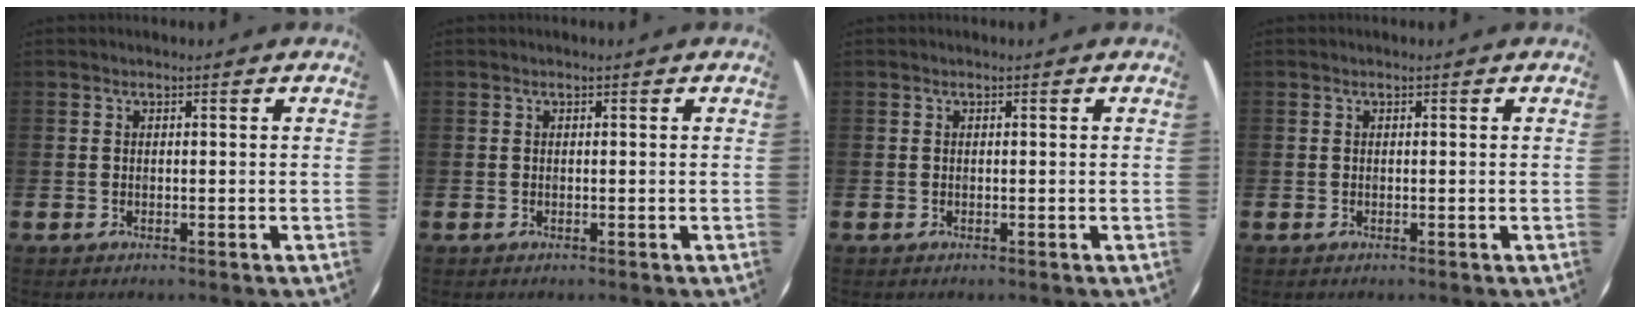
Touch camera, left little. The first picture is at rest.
{"total": 0.0}
{"total": 0.0}
{"total": 0.0}